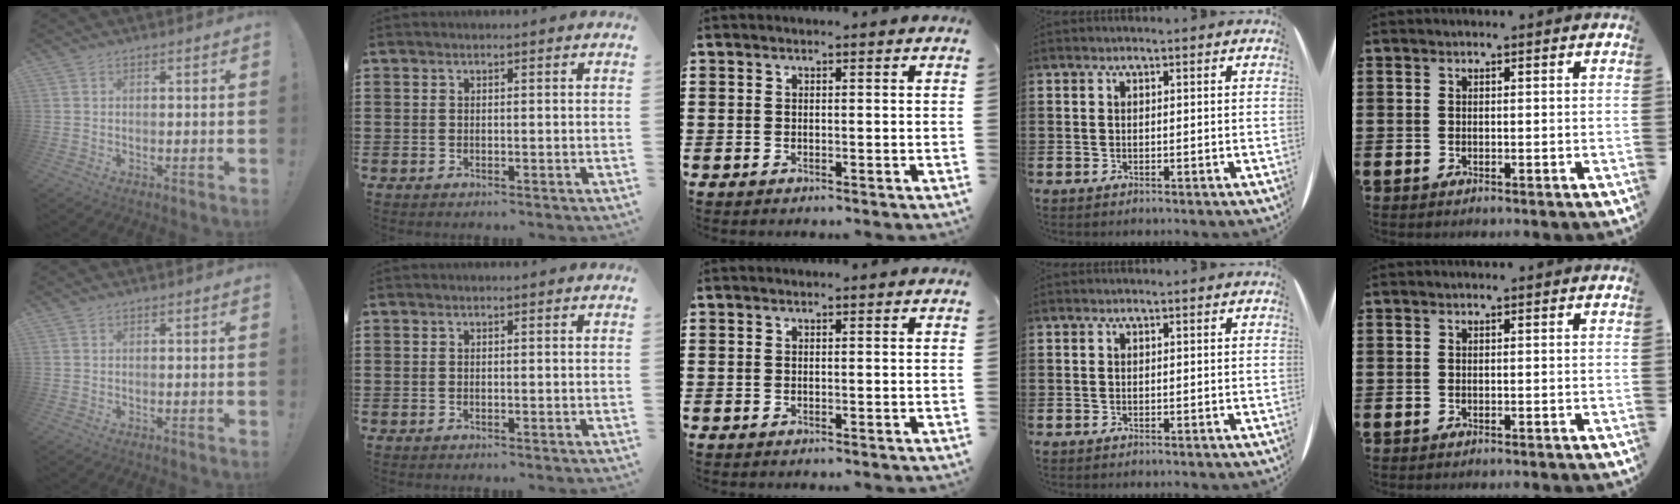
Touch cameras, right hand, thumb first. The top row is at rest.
{}